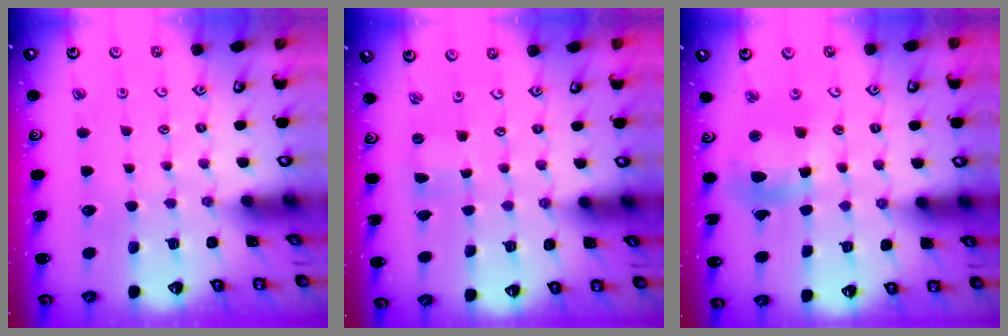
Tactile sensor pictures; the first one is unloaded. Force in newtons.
{"total": 0.0}
{"total": 11.0, "press": 10.8, "slide": 1.7}